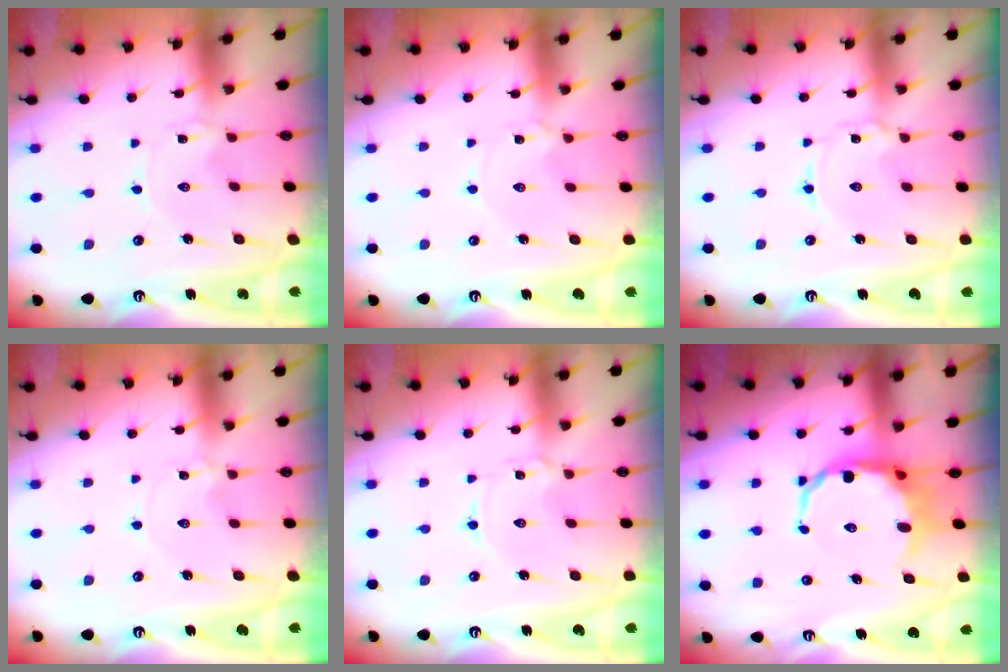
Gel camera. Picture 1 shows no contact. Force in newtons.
{"total": 2.3, "press": 2.3, "slide": 0.4}
{"total": 1.7, "press": 1.7, "slide": 0.2}
{"total": 0.6, "press": 0.5, "slide": 0.1}
{"total": 1.3, "press": 1.3, "slide": 0.1}
{"total": 10.5, "press": 10.0, "slide": 3.0}